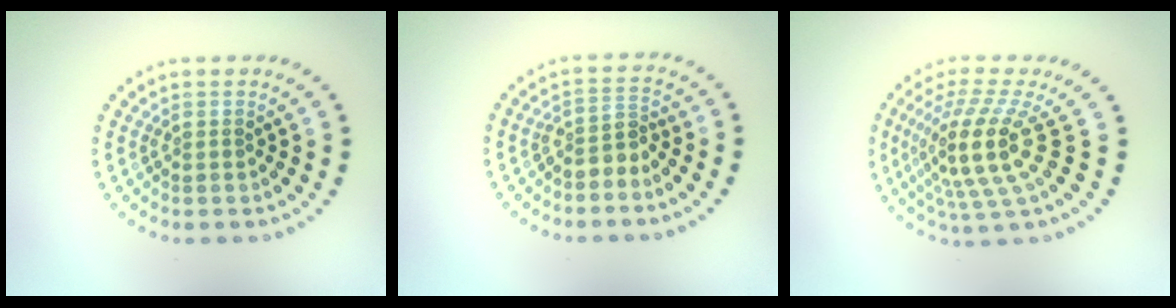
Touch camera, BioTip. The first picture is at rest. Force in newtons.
{"total": 2.1, "press": 1.5, "slide": 1.4}
{"total": 5.4, "press": 3.9, "slide": 3.8}